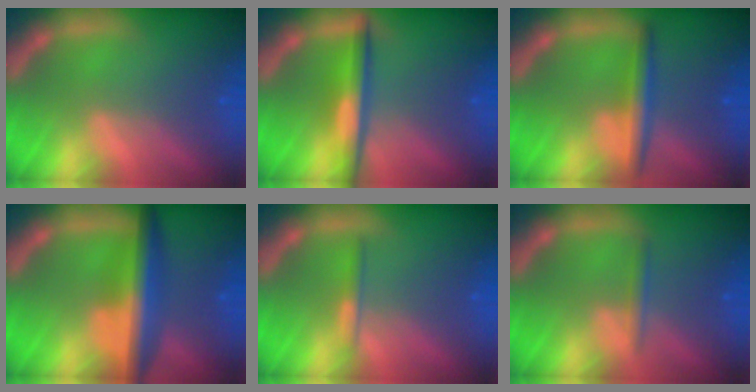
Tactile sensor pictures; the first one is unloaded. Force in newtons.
{"total": 4.5}
{"total": 3.5}
{"total": 7.1}
{"total": 1.4}
{"total": 1.4}